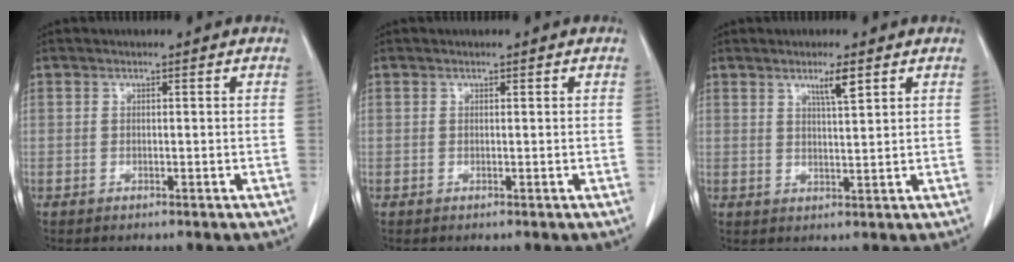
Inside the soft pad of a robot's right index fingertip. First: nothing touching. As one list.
[{"total": 0.0}, {"total": 3.4, "force": [2.1, 0.1, 2.7], "torque": [-0.051, -0.004, 0.038]}]